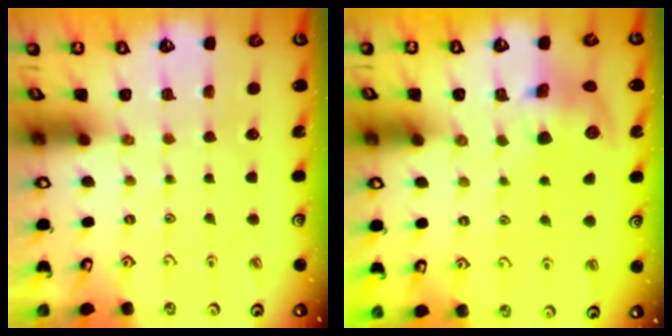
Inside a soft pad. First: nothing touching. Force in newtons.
{"total": 8.4, "press": 8.4, "slide": 0.2}